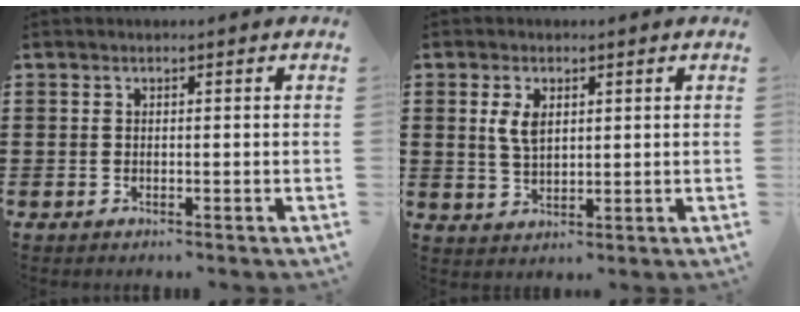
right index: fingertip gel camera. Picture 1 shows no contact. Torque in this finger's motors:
{"motor_torque": [0.31, -0.17, 0.31, 0.10]}